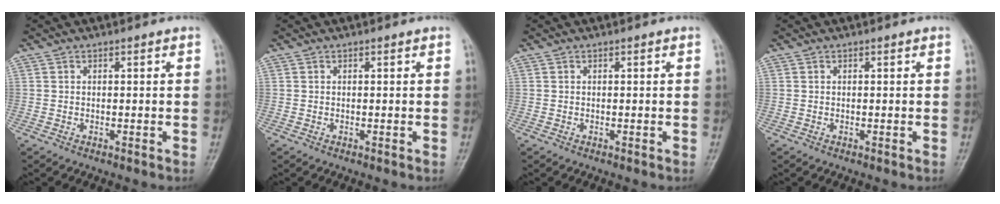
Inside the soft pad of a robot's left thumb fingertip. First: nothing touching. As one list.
[{"total": 0.0}, {"total": 0.0}, {"total": 0.0}]